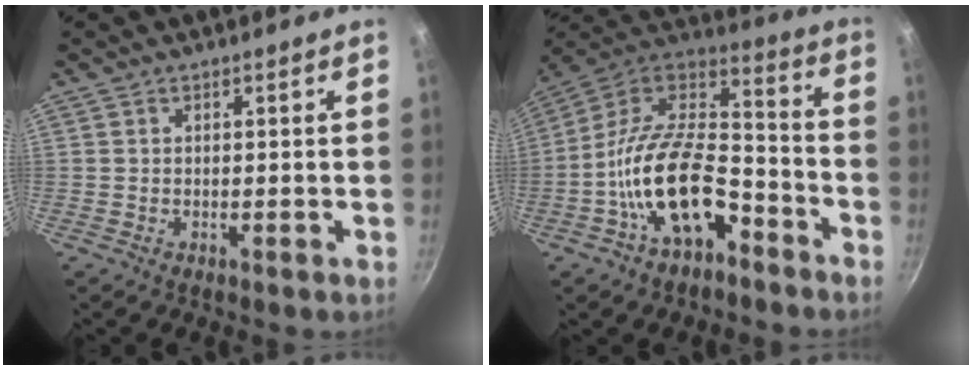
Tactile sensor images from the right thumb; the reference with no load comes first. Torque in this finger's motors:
{"motor_torque": [1.50, 1.31, 2.05, -0.72, 0.78]}